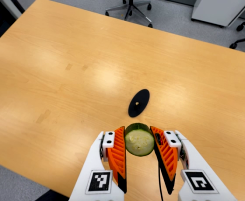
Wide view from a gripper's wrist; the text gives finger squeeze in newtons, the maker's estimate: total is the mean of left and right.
{"total": 10.3, "left": 9.9, "right": 10.8}